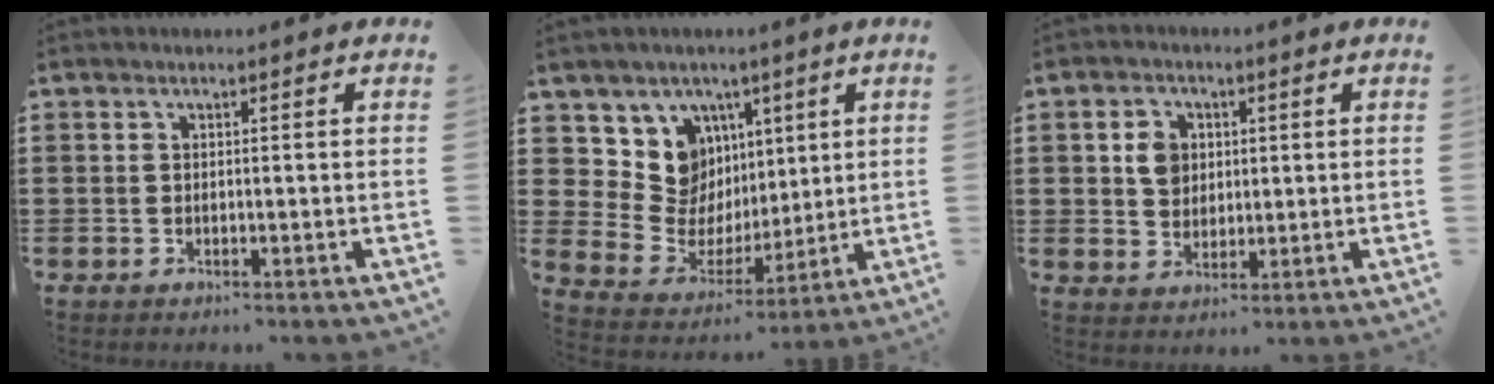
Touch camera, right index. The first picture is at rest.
{"total": 10.2, "force": [3.5, 9.3, 2.5], "torque": [-0.077, -0.039, 0.074]}
{"total": 4.5, "force": [0.9, 3.8, 2.4], "torque": [-0.051, 0.013, 0.012]}